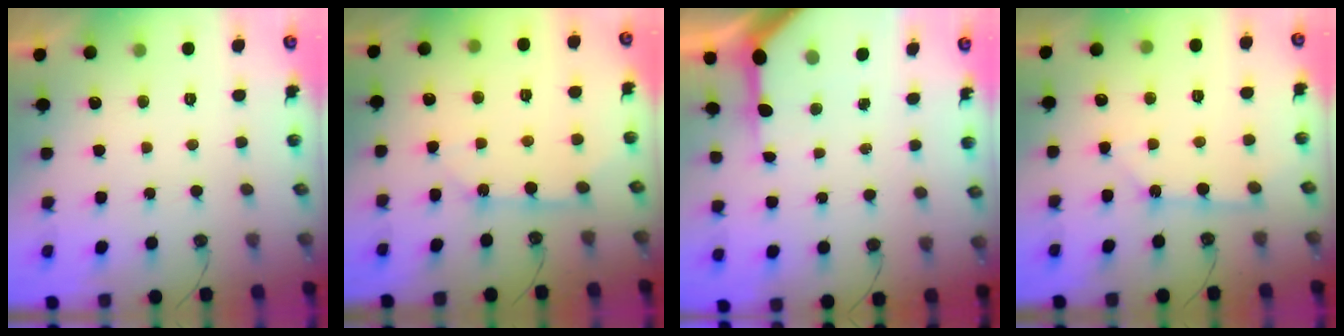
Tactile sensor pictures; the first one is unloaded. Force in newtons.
{"total": 8.6, "press": 8.6, "slide": 0.3}
{"total": 8.5, "press": 8.4, "slide": 1.1}
{"total": 2.2, "press": 2.2, "slide": 0.3}